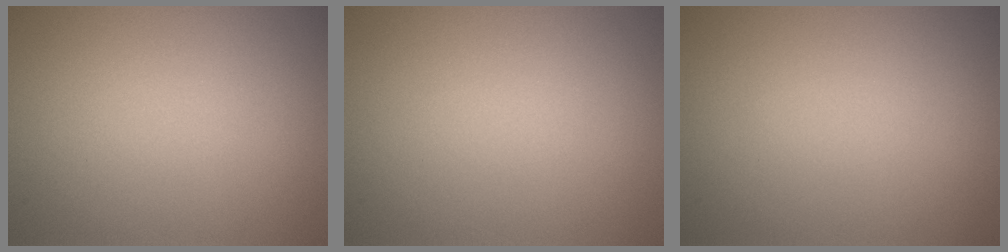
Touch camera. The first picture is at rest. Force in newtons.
{"total": 0.0}
{"total": 0.0}